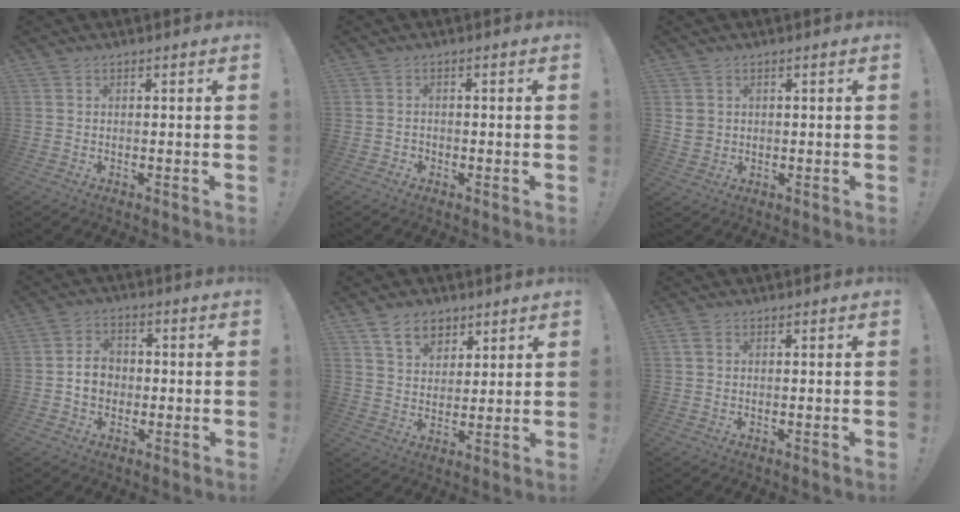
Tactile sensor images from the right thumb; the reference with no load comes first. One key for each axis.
{"total": 1.5, "fx": -0.8, "fy": 1.2, "fz": 0.5, "tx": -0.006, "ty": 0.002, "tz": -0.015}
{"total": 3.5, "fx": 1.1, "fy": 3.1, "fz": 1.2, "tx": -0.016, "ty": 0.000, "tz": 0.023}
{"total": 7.7, "fx": -0.8, "fy": 6.5, "fz": 4.1, "tx": -0.061, "ty": 0.016, "tz": -0.012}
{"total": 9.5, "fx": 5.9, "fy": 6.5, "fz": 3.5, "tx": -0.052, "ty": -0.031, "tz": 0.115}
{"total": 1.7, "fx": 0.6, "fy": 1.2, "fz": 1.0, "tx": -0.012, "ty": 0.002, "tz": 0.010}